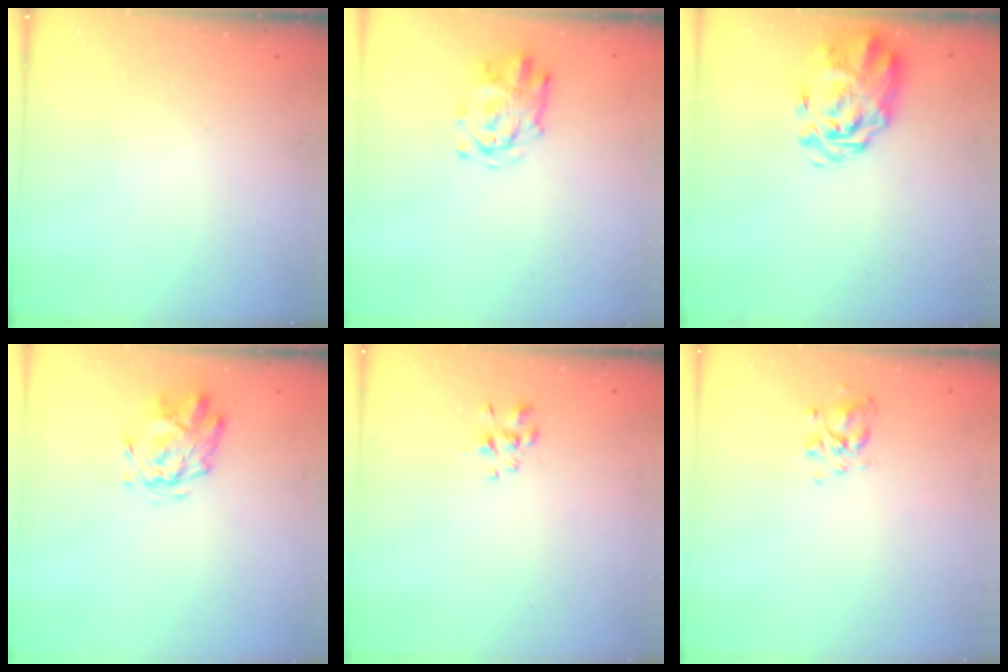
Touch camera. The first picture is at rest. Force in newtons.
{"total": 3.3, "press": 3.2, "slide": 0.4}
{"total": 4.0, "press": 3.8, "slide": 1.2}
{"total": 2.8, "press": 2.4, "slide": 1.3}
{"total": 1.6, "press": 1.4, "slide": 0.7}
{"total": 4.2, "press": 4.0, "slide": 1.5}